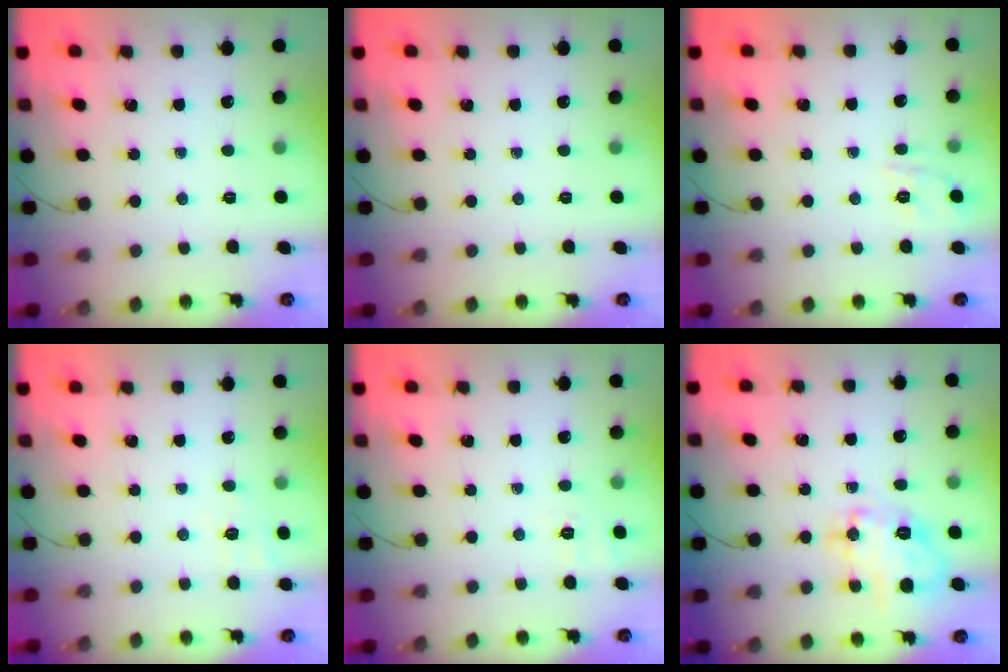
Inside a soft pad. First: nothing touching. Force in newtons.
{"total": 0.0}
{"total": 1.9, "press": 0.3, "slide": 1.8}
{"total": 8.5, "press": 8.2, "slide": 2.1}
{"total": 2.7, "press": 1.6, "slide": 2.1}
{"total": 15.1, "press": 15.1, "slide": 0.9}